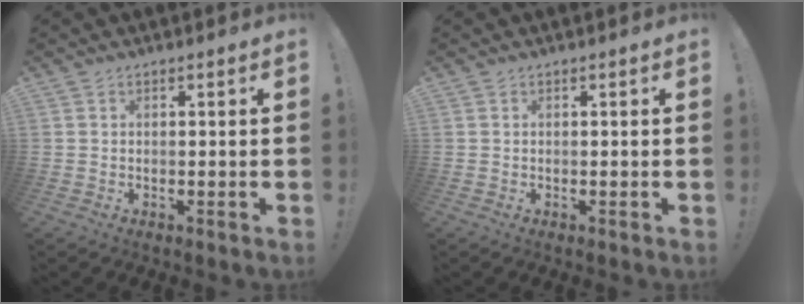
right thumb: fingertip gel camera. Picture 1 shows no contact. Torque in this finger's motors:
{"motor_torque": [0.01, 0.01, -0.03, 0.00, 0.00]}